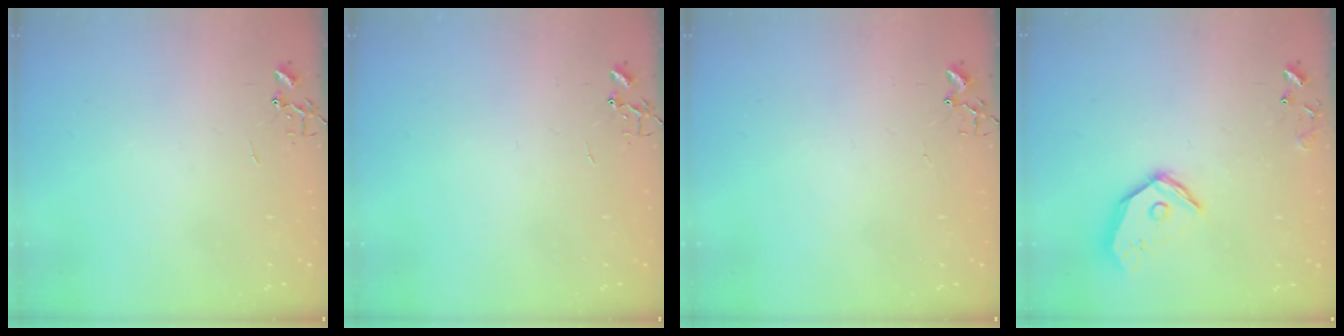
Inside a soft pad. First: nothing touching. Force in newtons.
{"total": 0.0}
{"total": 7.5, "press": 7.5, "slide": 0.7}
{"total": 14.1, "press": 13.9, "slide": 2.0}